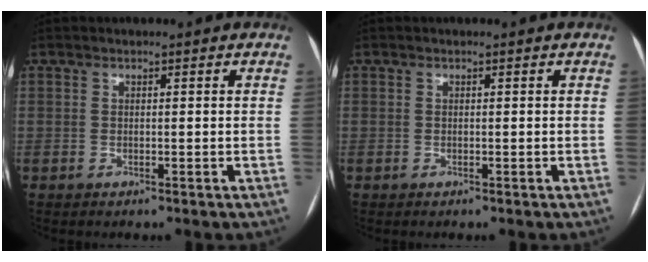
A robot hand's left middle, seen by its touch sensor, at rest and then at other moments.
{"total": 0.0}